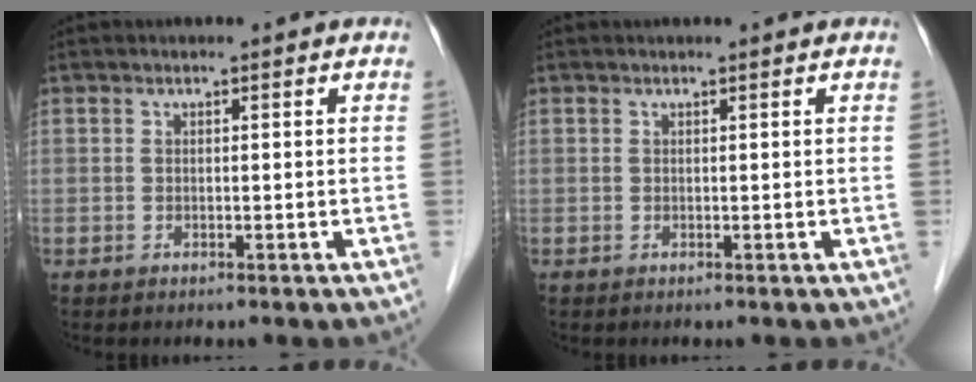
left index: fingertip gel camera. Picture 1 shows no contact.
{"total": 0.6, "force": [0.6, 0.0, 0.1], "torque": [-0.004, 0.005, 0.010]}